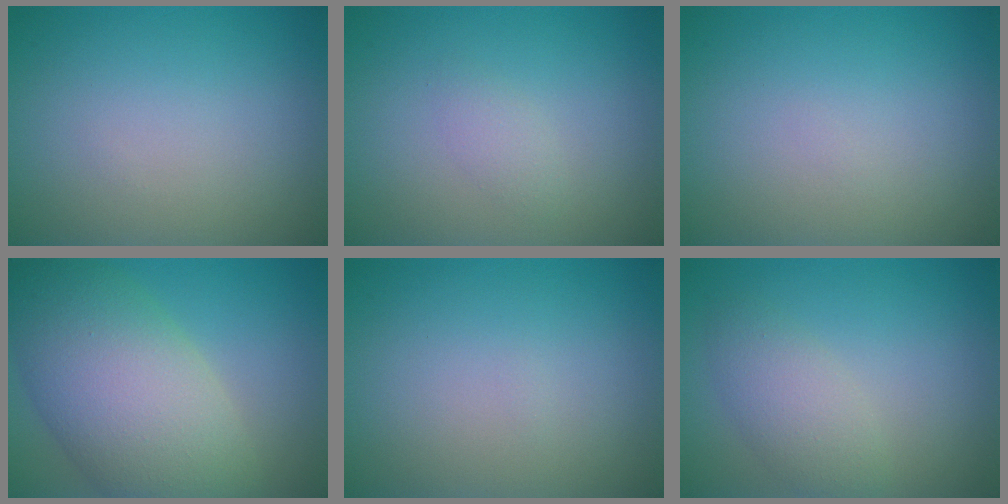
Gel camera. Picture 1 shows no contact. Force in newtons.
{"total": 1.2, "press": 1.2, "slide": 0.1}
{"total": 0.0}
{"total": 10.9, "press": 10.9, "slide": 0.9}
{"total": 0.0}
{"total": 3.0, "press": 3.0, "slide": 0.1}